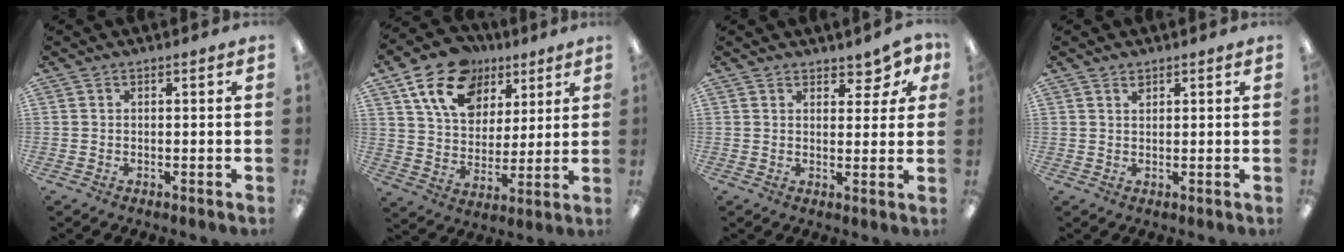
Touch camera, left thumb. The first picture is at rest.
{"total": 17.2, "force": [9.7, 11.8, 8.0], "torque": [-0.139, -0.034, 0.182]}
{"total": 4.7, "force": [3.7, 2.4, 1.8], "torque": [-0.013, -0.021, 0.062]}
{"total": 1.1, "force": [1.0, 0.4, 0.3], "torque": [0.000, -0.003, 0.017]}